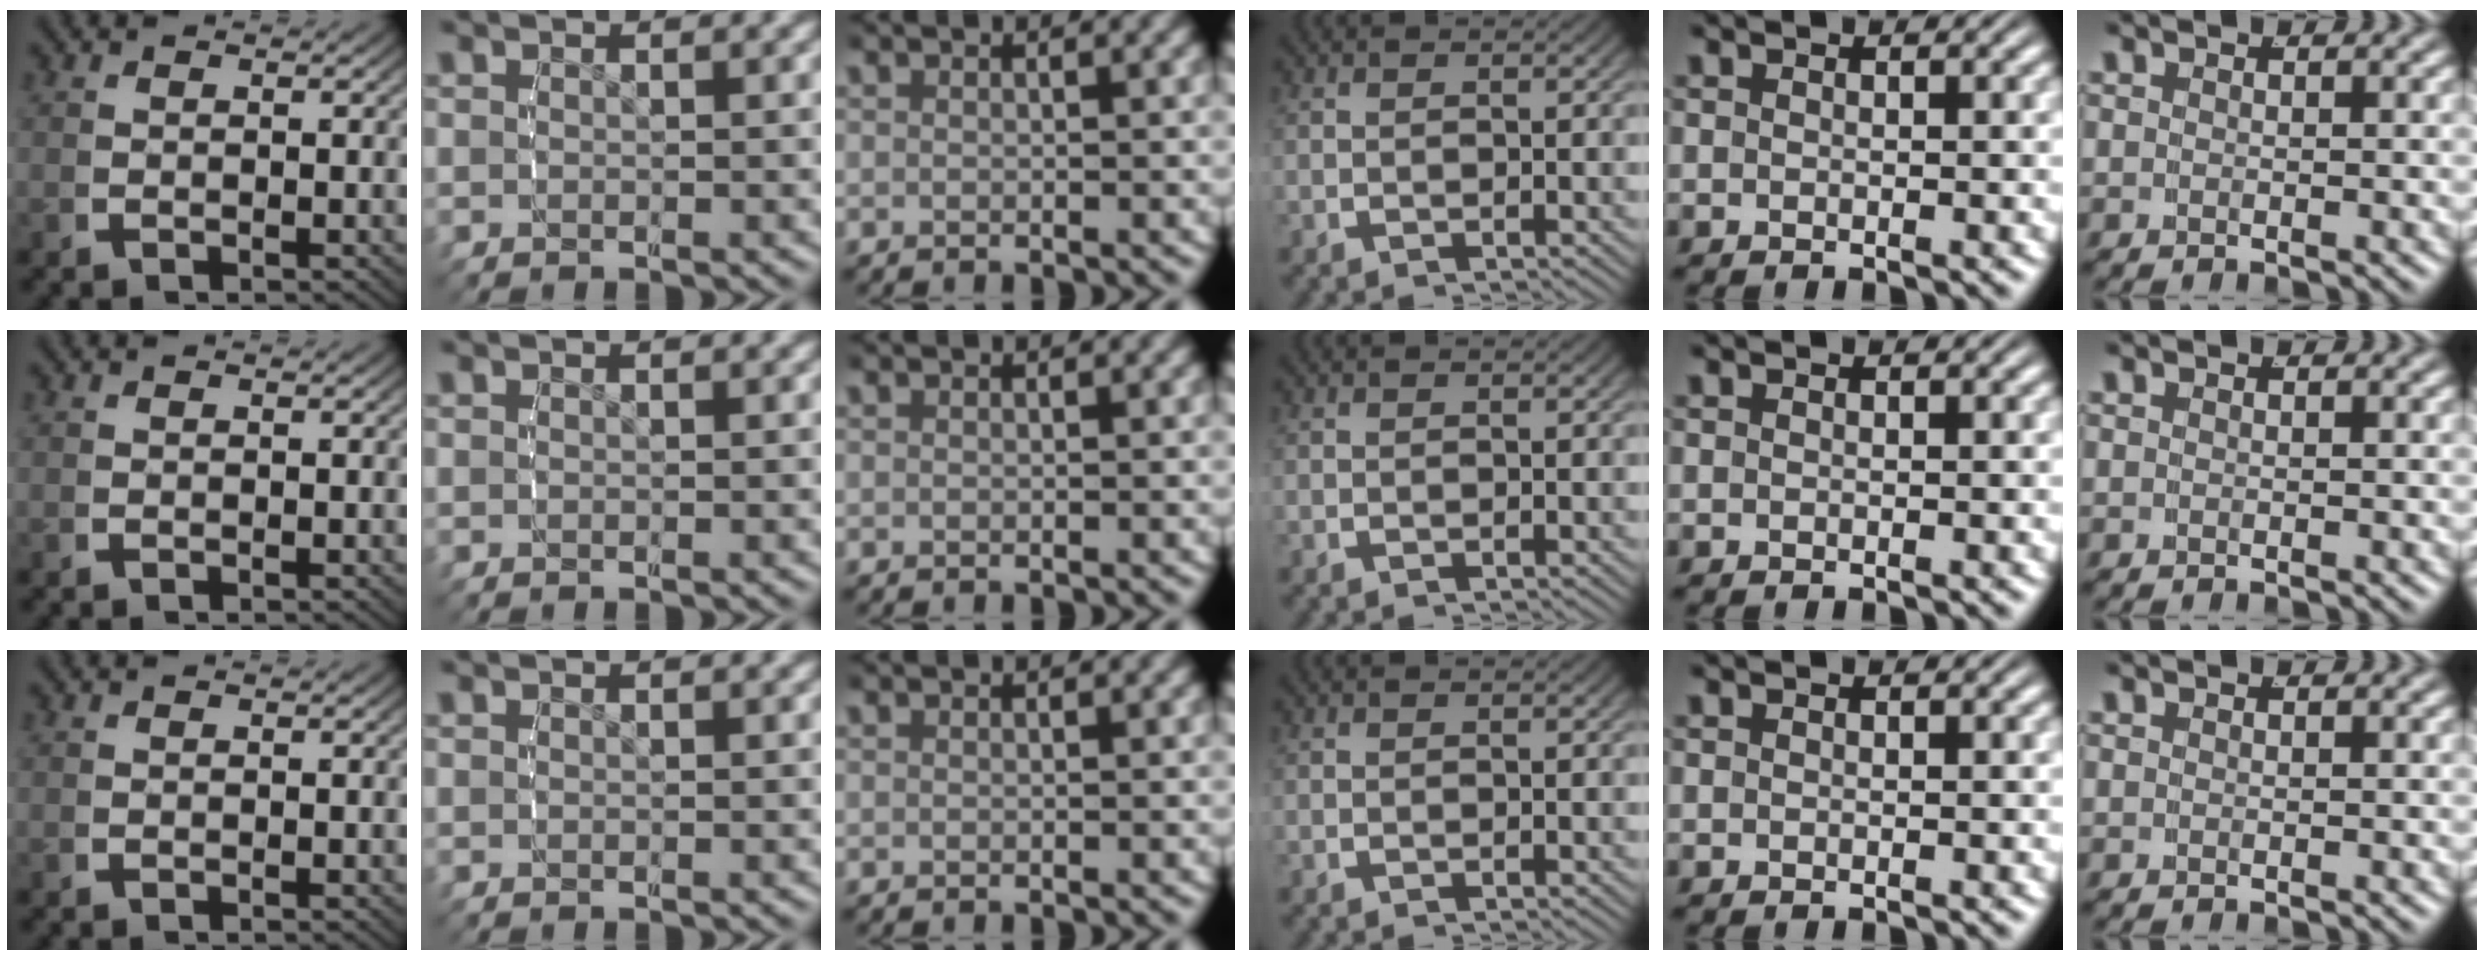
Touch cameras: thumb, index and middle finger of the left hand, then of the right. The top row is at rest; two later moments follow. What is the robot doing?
{"motion": "reach", "object": "jacket"}